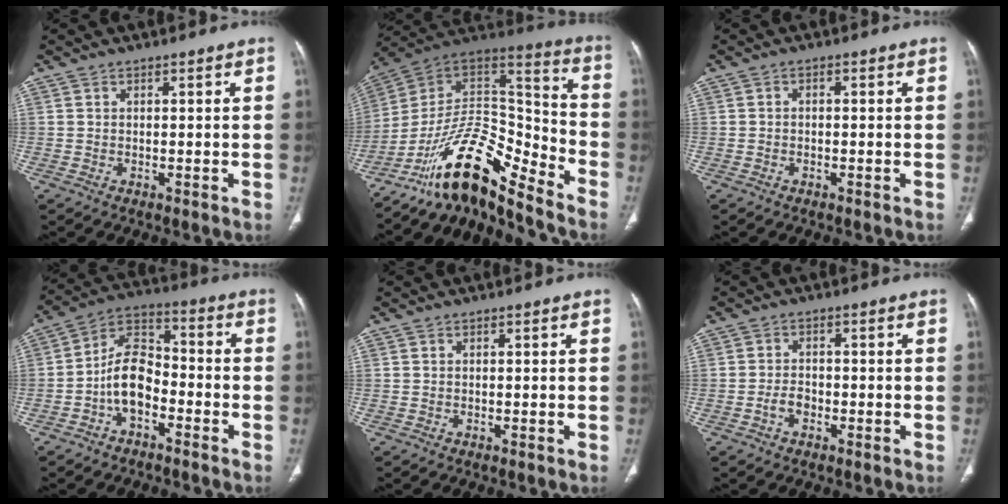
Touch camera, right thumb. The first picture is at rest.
{"total": 17.2, "force": [-13.4, 5.2, 9.4], "torque": [-0.130, 0.123, -0.240]}
{"total": 0.6, "force": [-0.2, 0.4, 0.4], "torque": [-0.007, 0.004, -0.008]}
{"total": 10.2, "force": [-3.7, 6.2, 7.2], "torque": [-0.117, 0.047, -0.078]}
{"total": 0.0}
{"total": 2.6, "force": [-1.2, 1.7, 1.5], "torque": [-0.025, 0.013, -0.023]}